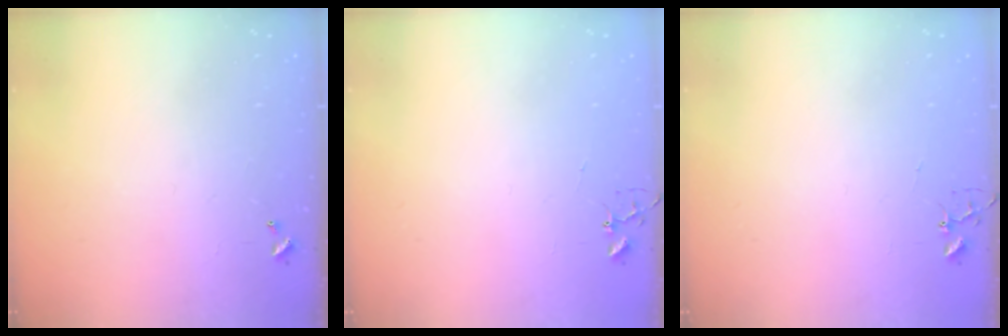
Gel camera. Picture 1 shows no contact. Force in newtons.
{"total": 3.2, "press": 3.2, "slide": 0.3}
{"total": 3.2, "press": 3.2, "slide": 0.3}